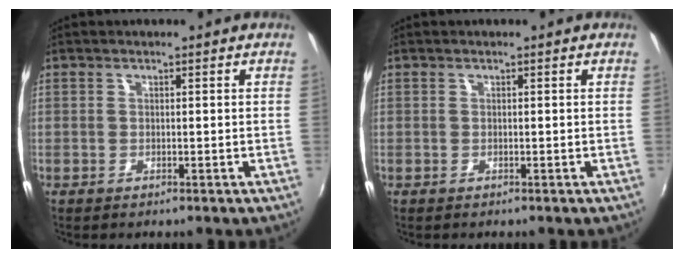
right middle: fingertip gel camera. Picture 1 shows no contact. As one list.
[{"total": 0.0}]